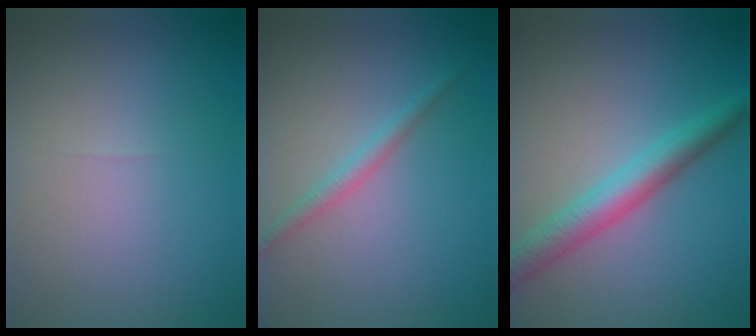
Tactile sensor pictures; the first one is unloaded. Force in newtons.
{"total": 1.6, "press": 1.6, "slide": 0.0}
{"total": 4.5, "press": 4.5, "slide": 0.1}